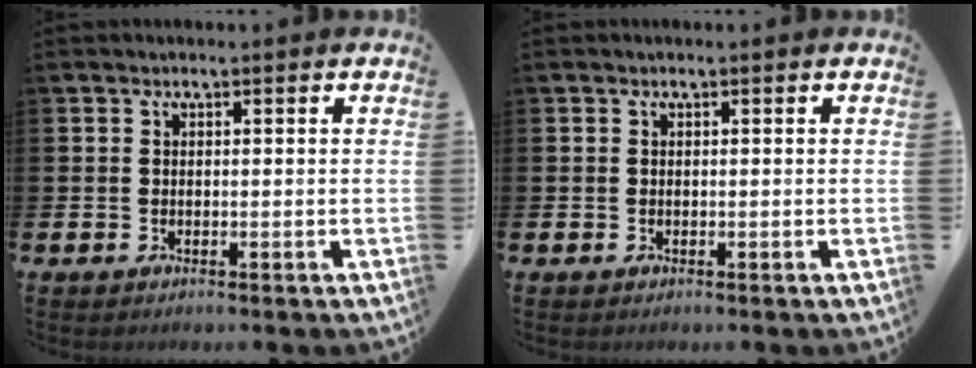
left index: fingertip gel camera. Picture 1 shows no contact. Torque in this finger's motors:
{"motor_torque": [0.00, 0.00, 0.00, 0.00]}